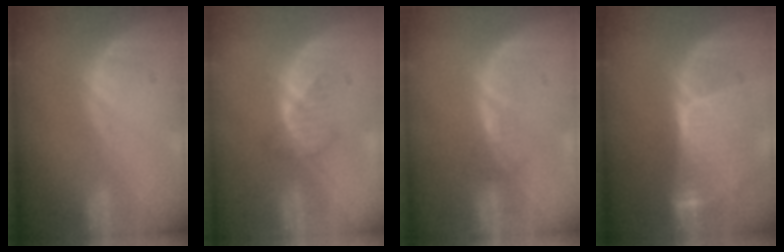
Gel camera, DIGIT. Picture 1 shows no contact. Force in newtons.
{"total": 2.5, "press": 2.5, "slide": 0.3}
{"total": 1.5, "press": 1.5, "slide": 0.2}
{"total": 7.8, "press": 7.7, "slide": 1.7}